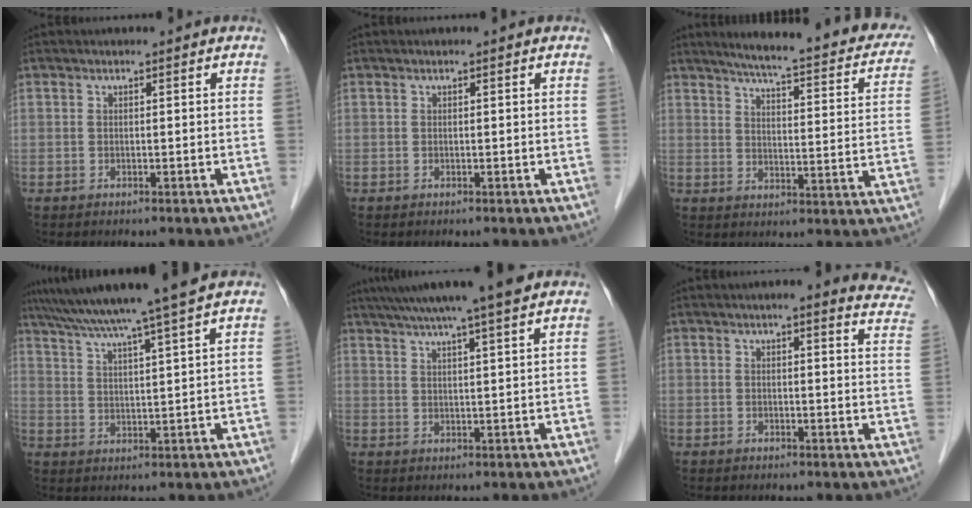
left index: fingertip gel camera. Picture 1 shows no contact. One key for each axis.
{"total": 0.0}
{"total": 23.5, "fx": 19.6, "fy": 3.4, "fz": 12.5, "tx": -0.160, "ty": -0.025, "tz": 0.227}
{"total": 12.2, "fx": 10.1, "fy": -2.2, "fz": 6.5, "tx": -0.110, "ty": 0.002, "tz": 0.153}
{"total": 11.5, "fx": 9.3, "fy": -0.5, "fz": 6.8, "tx": -0.114, "ty": 0.019, "tz": 0.128}
{"total": 11.1, "fx": 9.9, "fy": 1.9, "fz": 4.6, "tx": -0.022, "ty": -0.022, "tz": 0.079}